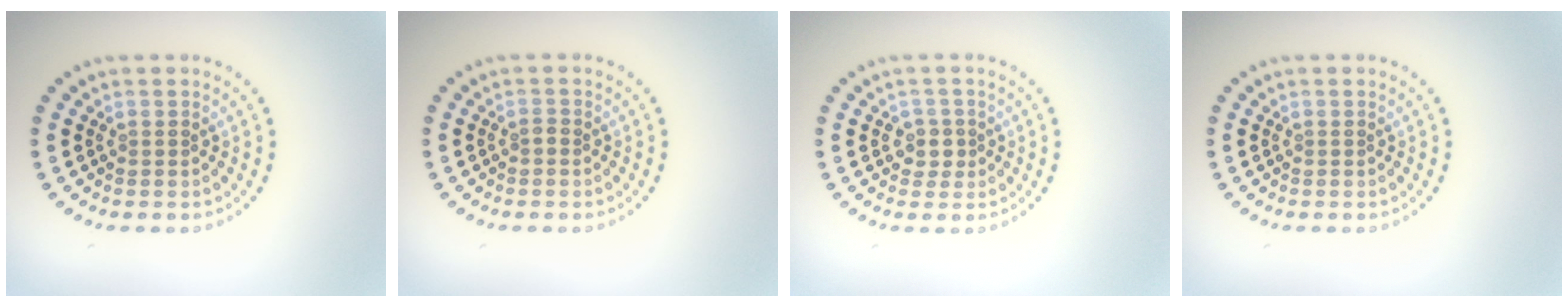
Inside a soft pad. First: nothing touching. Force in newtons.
{"total": 0.6, "press": 0.4, "slide": 0.3}
{"total": 1.6, "press": 1.4, "slide": 0.9}
{"total": 0.0}